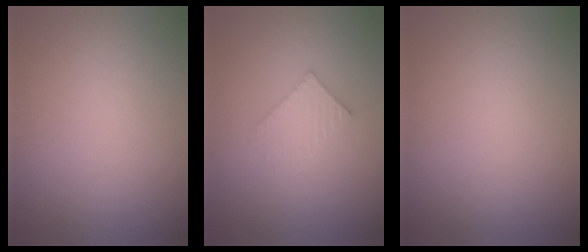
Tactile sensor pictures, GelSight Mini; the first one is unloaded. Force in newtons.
{"total": 2.1, "press": 2.0, "slide": 0.3}
{"total": 0.0}